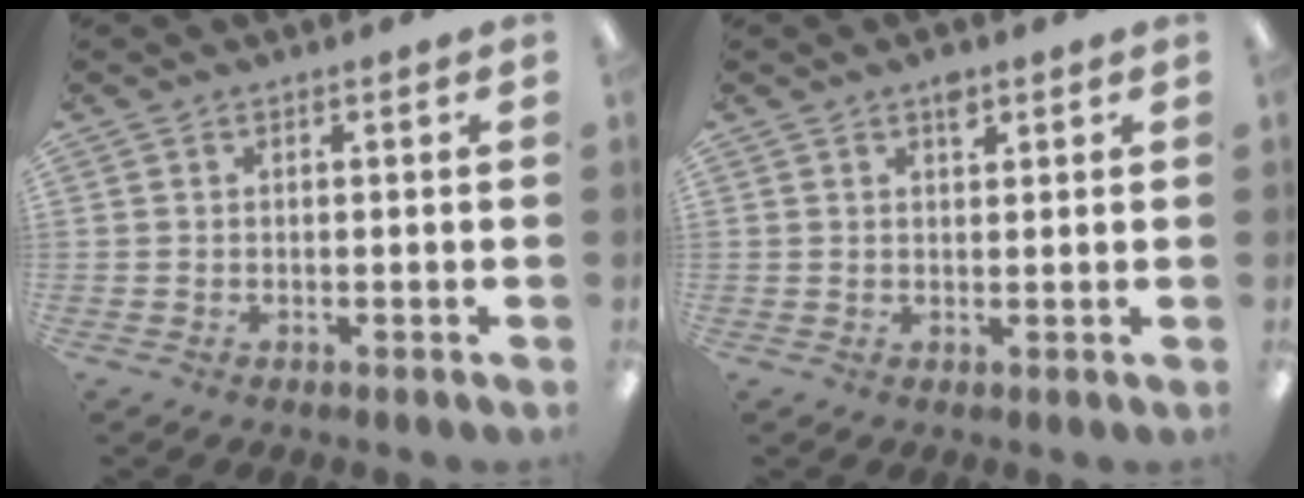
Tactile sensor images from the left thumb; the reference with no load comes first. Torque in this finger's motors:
{"motor_torque": [-0.01, -0.19, 0.22, -0.05, 0.01]}